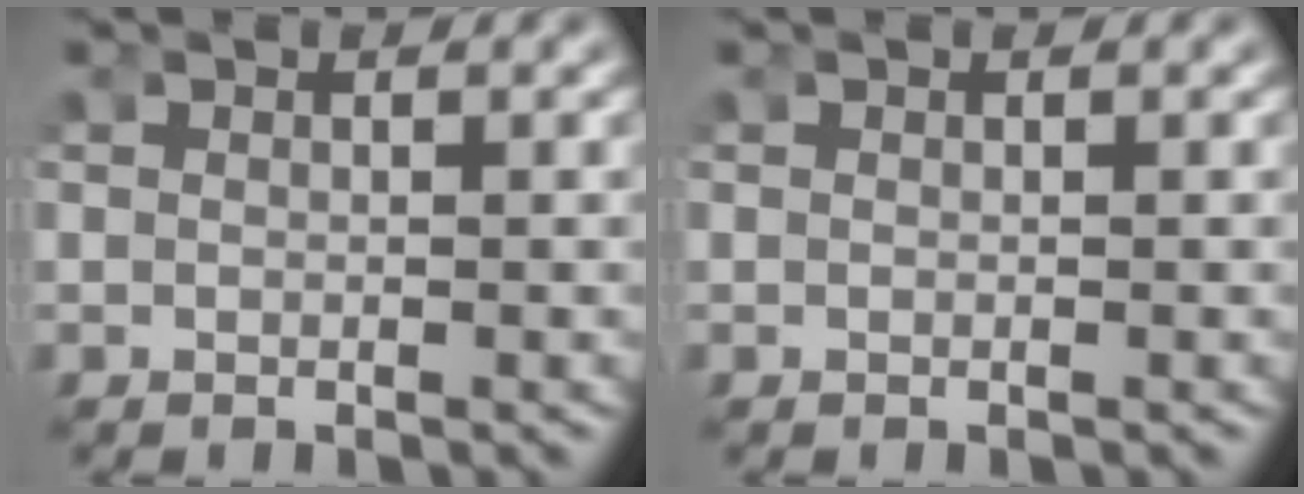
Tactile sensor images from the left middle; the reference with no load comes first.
{"total": 0.0}